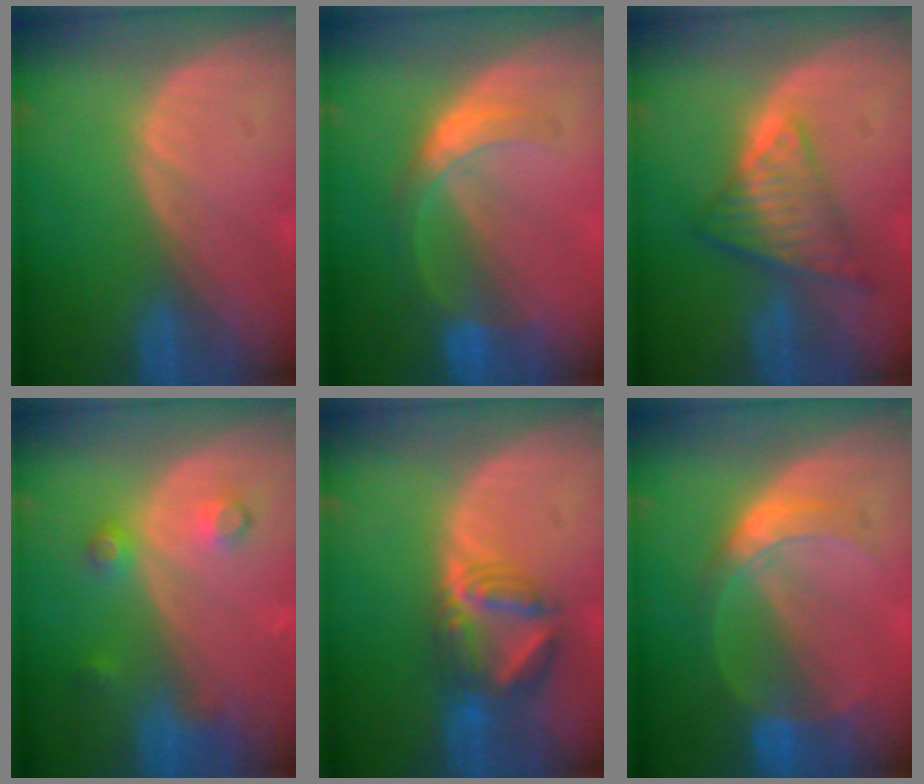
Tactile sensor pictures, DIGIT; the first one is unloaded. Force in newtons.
{"total": 5.5, "press": 5.1, "slide": 2.1}
{"total": 7.6, "press": 6.4, "slide": 4.1}
{"total": 4.0, "press": 3.6, "slide": 1.8}
{"total": 6.4, "press": 6.3, "slide": 0.9}
{"total": 5.5, "press": 5.5, "slide": 0.1}